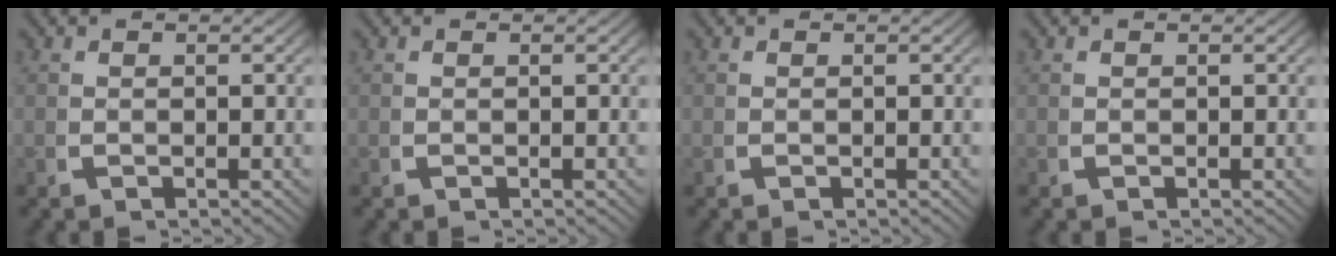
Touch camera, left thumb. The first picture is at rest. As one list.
[{"total": 0.0}, {"total": 0.0}, {"total": 0.0}]